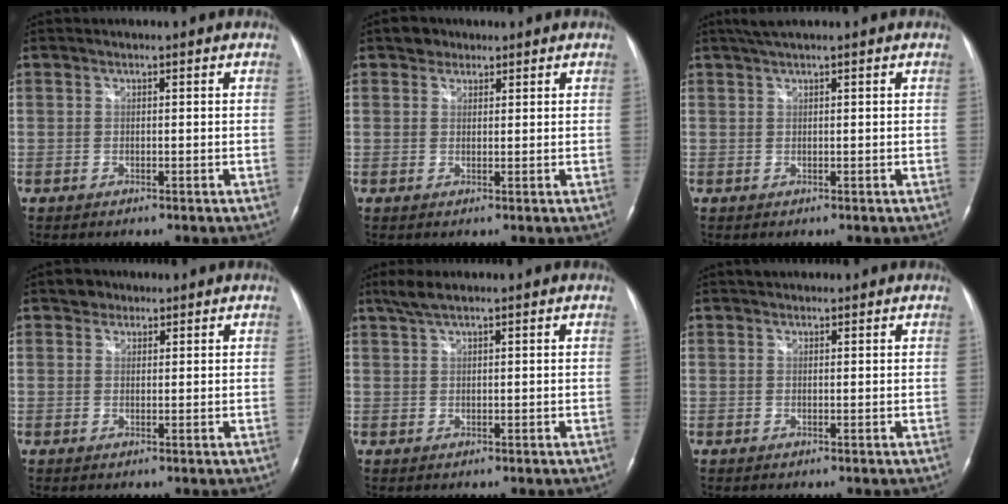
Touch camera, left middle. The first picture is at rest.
{"total": 2.2, "force": [1.5, 1.6, 0.3], "torque": [-0.007, 0.008, 0.022]}
{"total": 2.5, "force": [2.0, -0.1, 1.6], "torque": [-0.032, 0.017, 0.039]}
{"total": 2.1, "force": [1.5, 1.5, 0.3], "torque": [-0.005, 0.007, 0.021]}
{"total": 3.0, "force": [2.3, 0.4, 1.8], "torque": [-0.047, 0.011, 0.049]}
{"total": 2.0, "force": [1.7, 0.9, 0.6], "torque": [-0.009, 0.021, 0.026]}